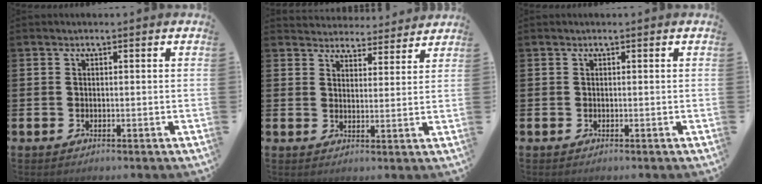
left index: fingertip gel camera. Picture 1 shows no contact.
{"total": 4.2, "force": [4.1, 0.9, -0.5], "torque": [-0.007, -0.030, 0.073]}
{"total": 0.0}